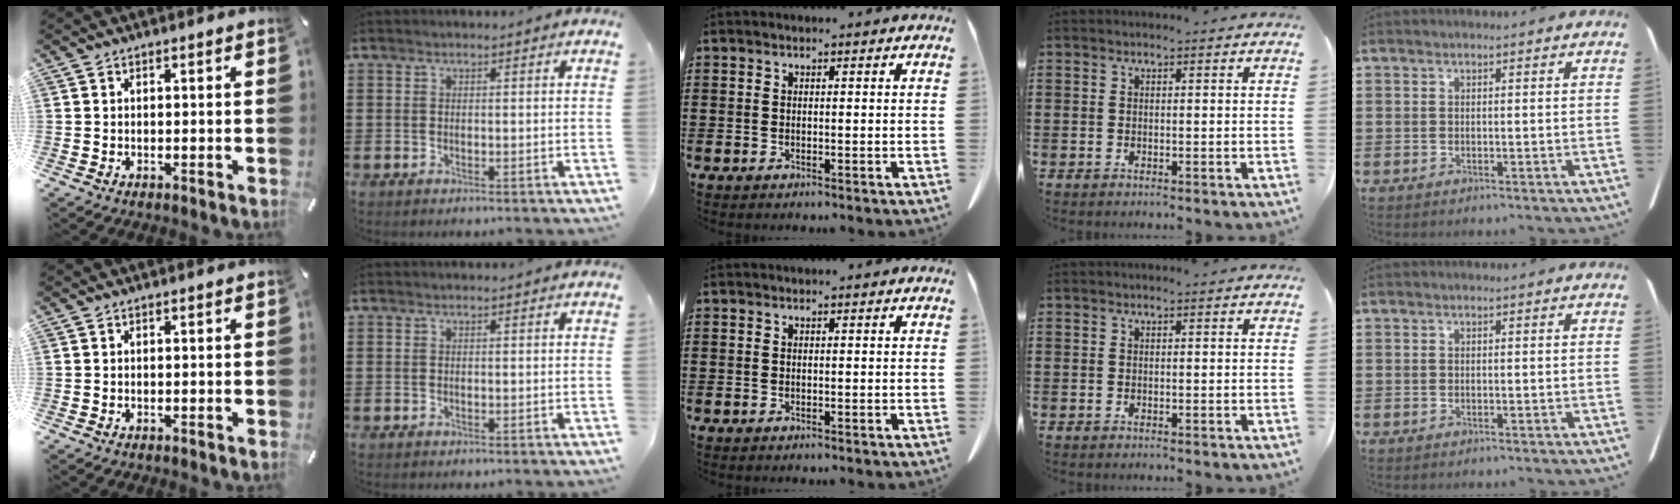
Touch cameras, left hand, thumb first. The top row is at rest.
{}